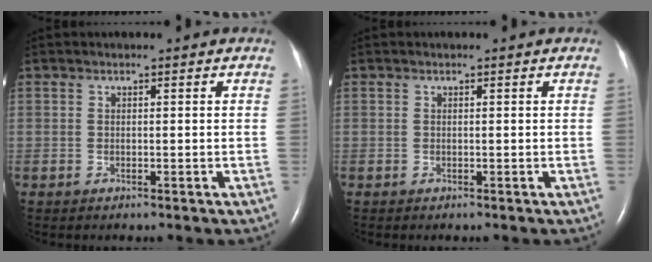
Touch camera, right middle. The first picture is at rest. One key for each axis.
{"total": 0.0}